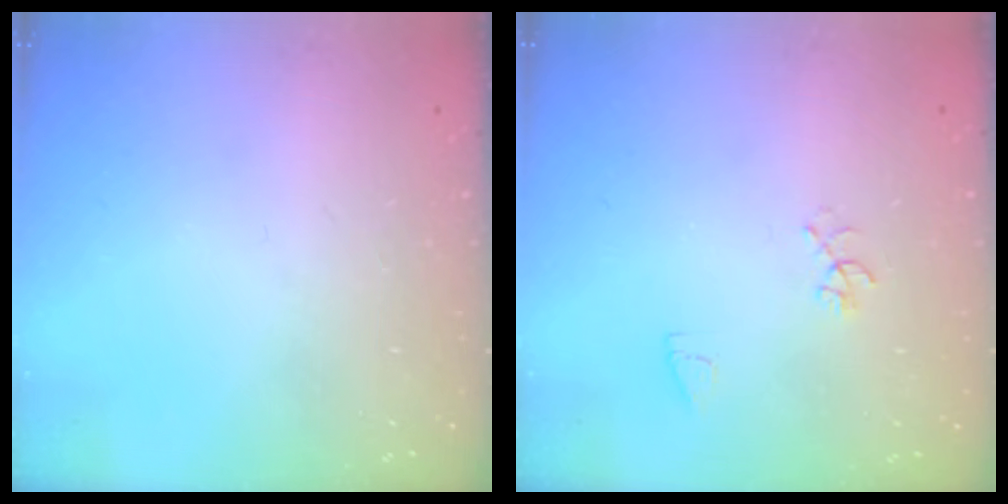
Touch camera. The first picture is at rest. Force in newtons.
{"total": 3.9, "press": 3.7, "slide": 1.2}